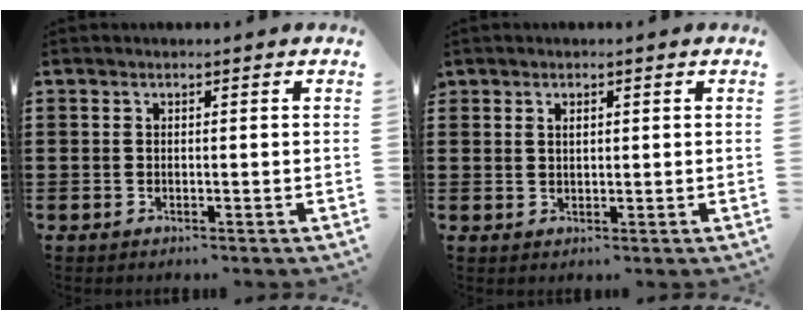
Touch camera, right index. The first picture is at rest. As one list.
[{"total": 1.3, "force": [0.9, 0.7, 0.7], "torque": [-0.013, 0.005, 0.017]}]